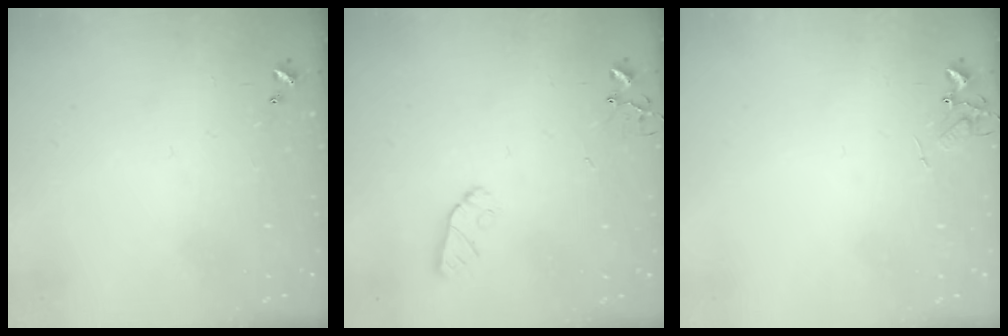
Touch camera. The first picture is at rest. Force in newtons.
{"total": 5.0, "press": 5.0, "slide": 0.5}
{"total": 5.9, "press": 5.9, "slide": 0.3}